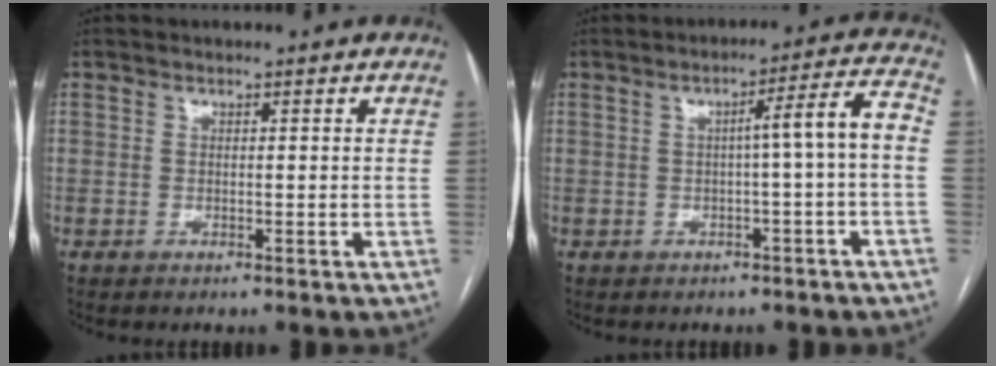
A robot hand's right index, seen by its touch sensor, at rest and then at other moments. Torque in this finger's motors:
{"motor_torque": [0.72, -0.19, 0.24, 0.09]}